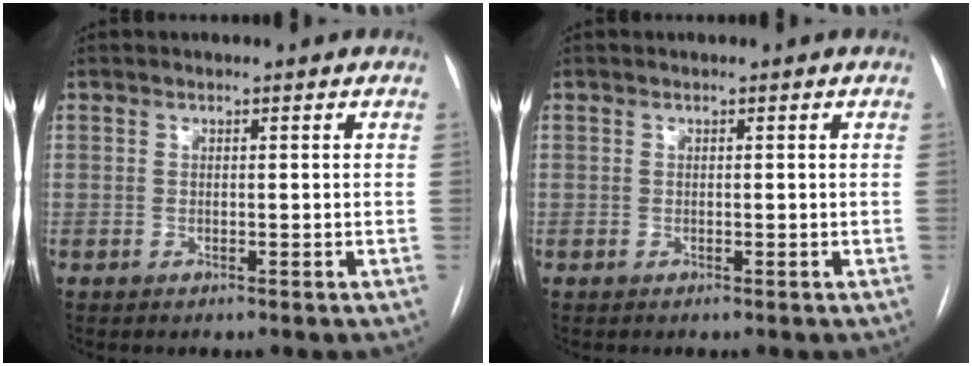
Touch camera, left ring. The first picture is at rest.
{"total": 0.0}